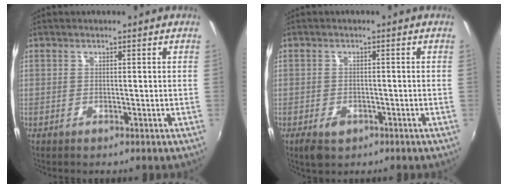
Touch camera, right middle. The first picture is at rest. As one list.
[{"total": 4.0, "force": [-2.3, 2.4, 2.2], "torque": [-0.051, -0.009, -0.036]}]